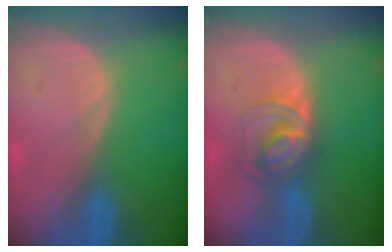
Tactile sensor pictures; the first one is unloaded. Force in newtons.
{"total": 6.5, "press": 5.8, "slide": 2.9}